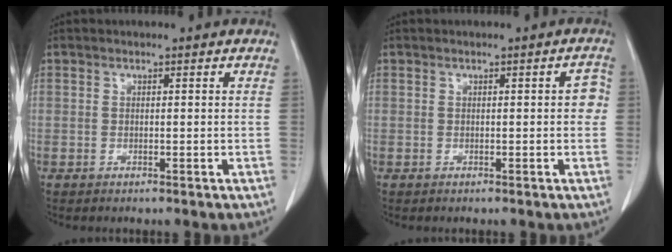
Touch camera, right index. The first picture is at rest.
{"total": 2.0, "force": [0.0, 0.8, 1.8], "torque": [-0.007, 0.007, -0.003]}